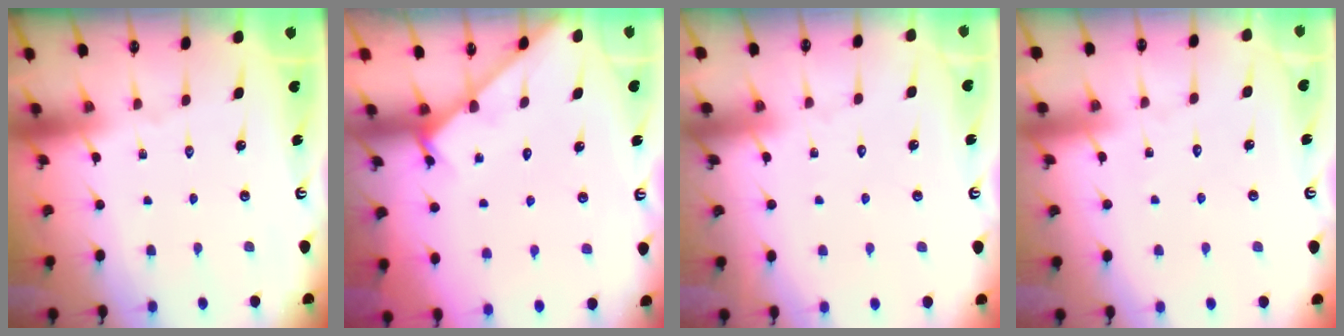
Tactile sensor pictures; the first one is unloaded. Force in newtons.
{"total": 4.3, "press": 4.3, "slide": 0.4}
{"total": 4.0, "press": 4.0, "slide": 0.4}
{"total": 3.9, "press": 3.9, "slide": 0.3}